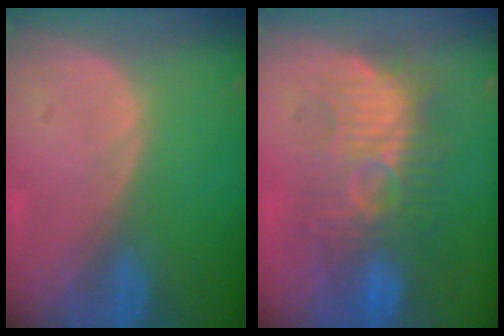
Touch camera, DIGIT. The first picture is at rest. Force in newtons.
{"total": 9.7, "press": 9.6, "slide": 1.4}